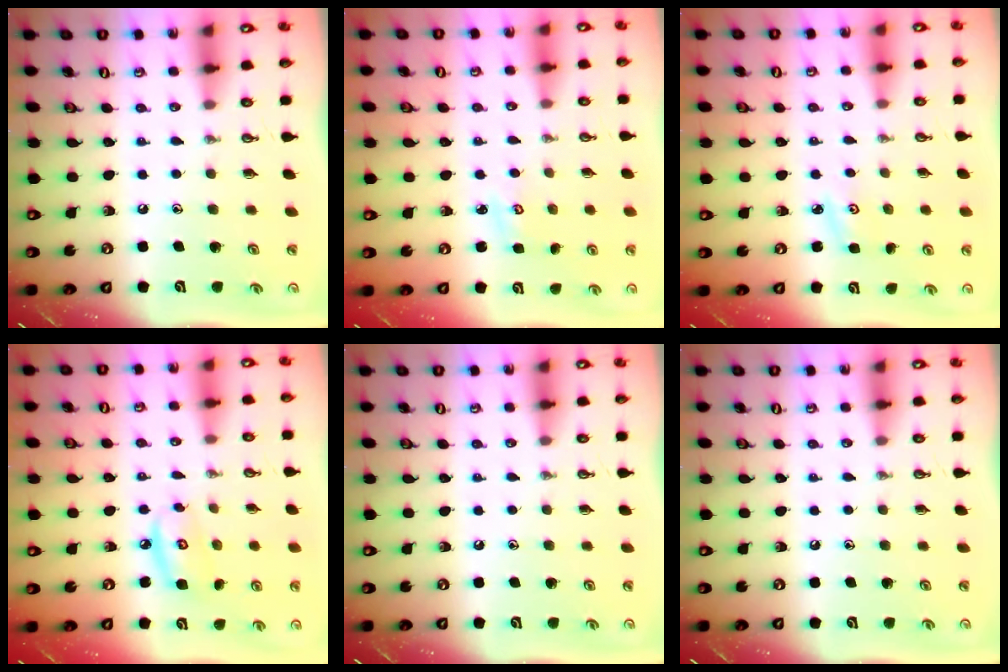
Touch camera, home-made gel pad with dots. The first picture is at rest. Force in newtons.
{"total": 2.9, "press": 2.9, "slide": 0.3}
{"total": 2.9, "press": 2.9, "slide": 0.5}
{"total": 5.8, "press": 5.8, "slide": 0.4}
{"total": 0.0}
{"total": 0.0}